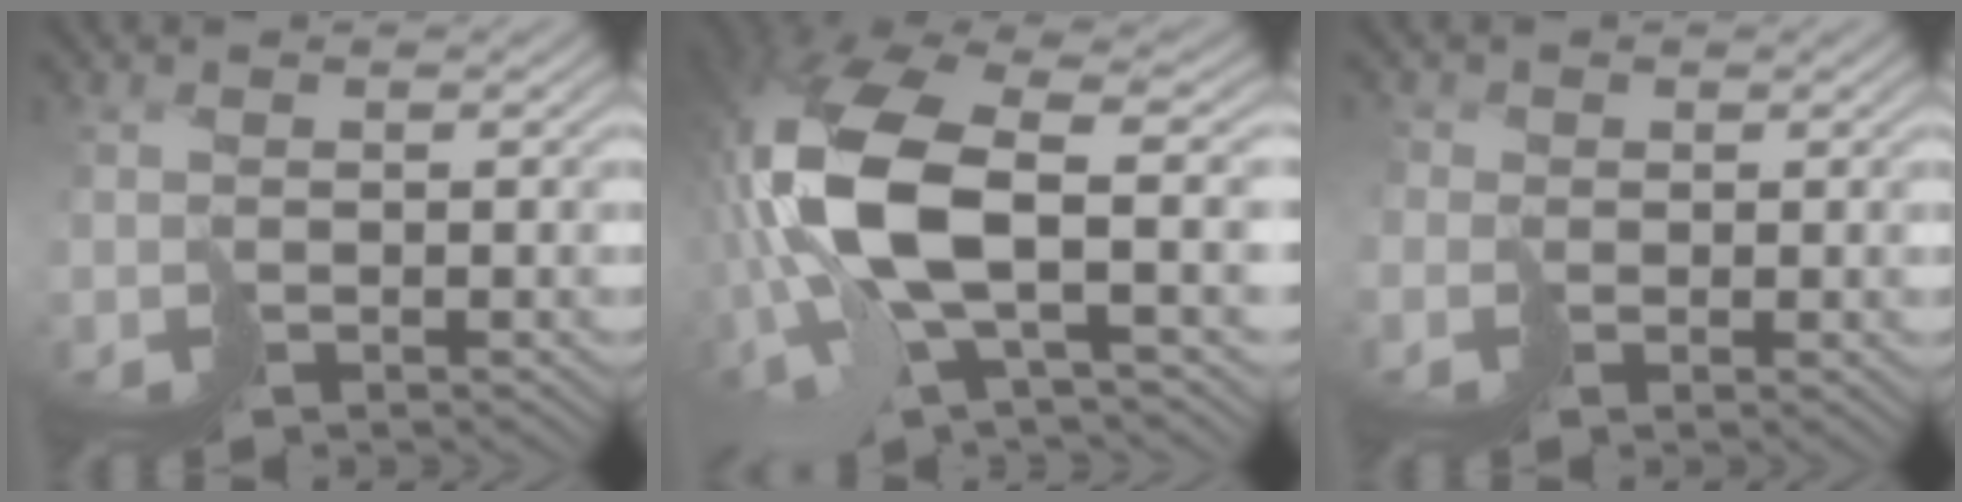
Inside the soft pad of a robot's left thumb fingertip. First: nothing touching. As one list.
[{"total": 13.4, "force": [-0.3, 4.7, 12.6], "torque": [-0.309, 0.005, -0.007]}, {"total": 0.9, "force": [-0.3, 0.3, -0.8], "torque": [0.019, 0.000, -0.015]}]